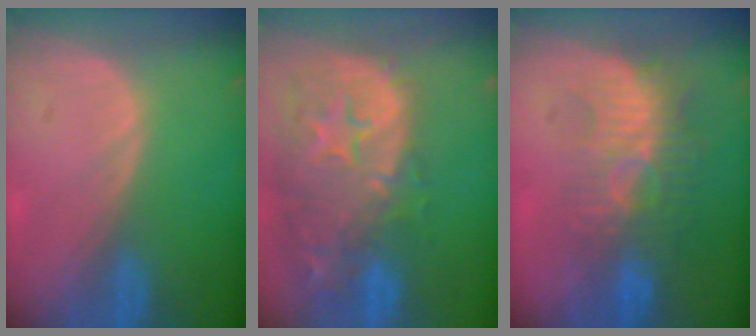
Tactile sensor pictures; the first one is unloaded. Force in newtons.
{"total": 14.9, "press": 12.0, "slide": 8.9}
{"total": 9.2, "press": 8.4, "slide": 3.6}